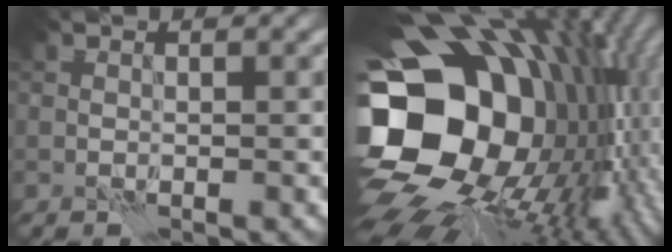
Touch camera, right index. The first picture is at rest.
{"total": 20.8, "force": [-1.3, 16.0, 13.3], "torque": [-0.277, -0.011, -0.012]}